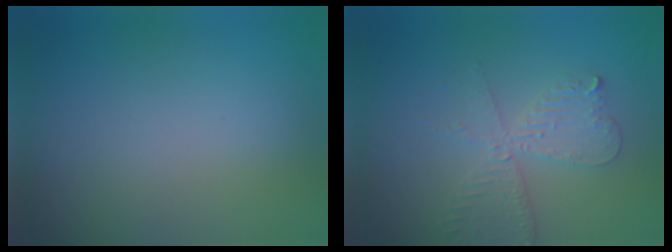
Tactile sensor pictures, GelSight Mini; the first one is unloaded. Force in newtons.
{"total": 4.1, "press": 3.5, "slide": 2.0}